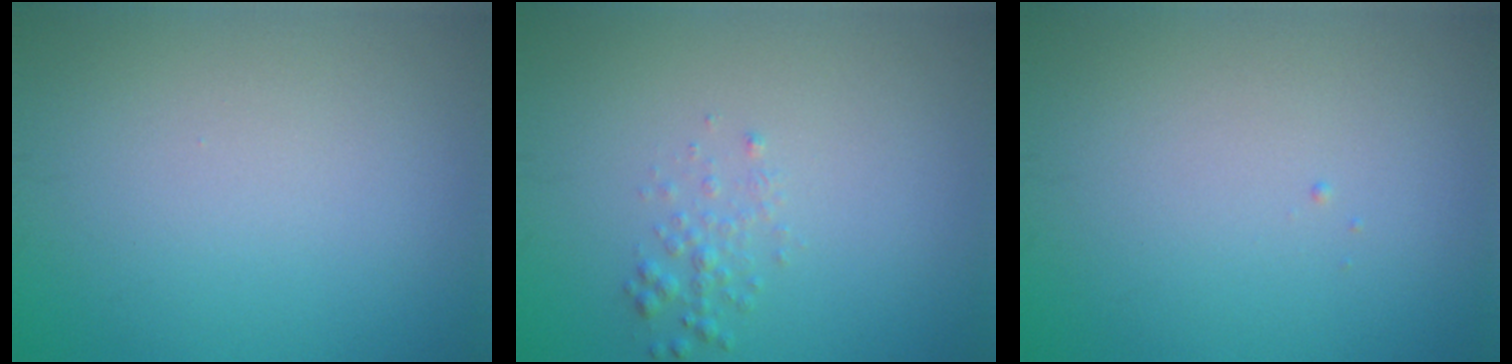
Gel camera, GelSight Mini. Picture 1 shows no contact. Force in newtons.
{"total": 1.2, "press": 1.2, "slide": 0.0}
{"total": 0.0}